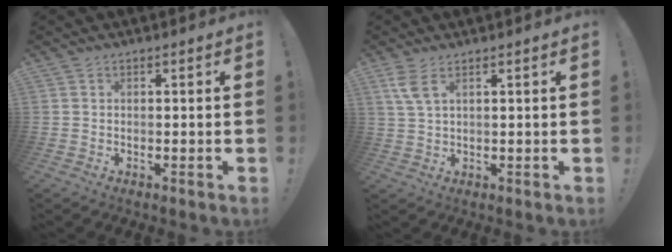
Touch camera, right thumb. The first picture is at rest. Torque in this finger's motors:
{"motor_torque": [-0.50, 0.71, 0.55, 0.35, 0.00]}